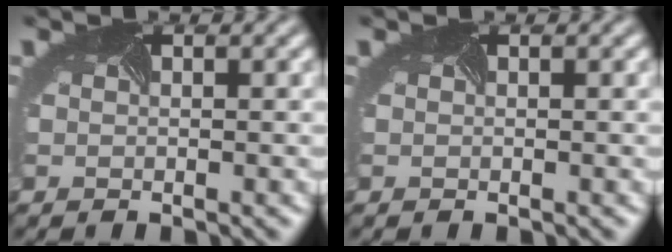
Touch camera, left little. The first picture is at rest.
{"total": 0.0}